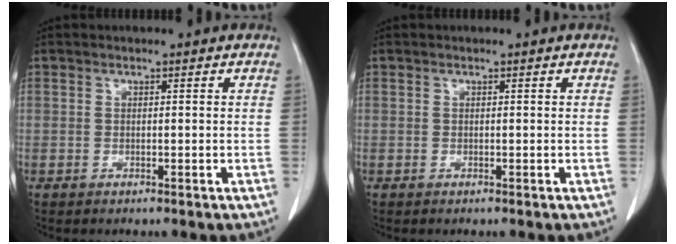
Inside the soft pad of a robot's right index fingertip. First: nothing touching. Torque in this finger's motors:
{"motor_torque": [0.00, 0.00, 0.00, 0.00]}